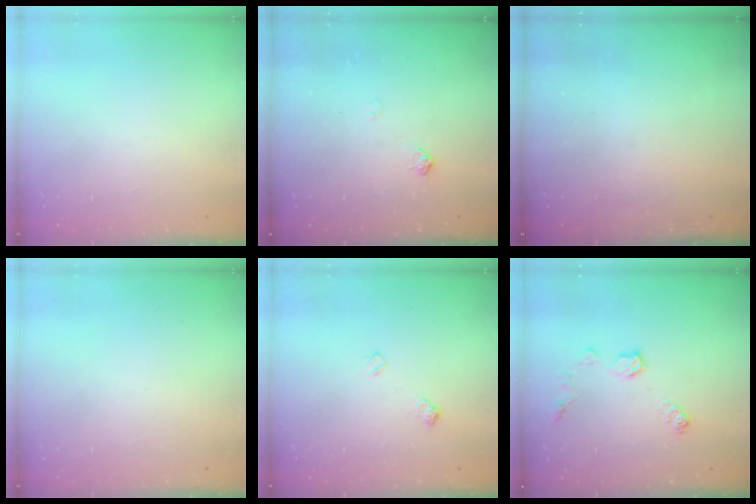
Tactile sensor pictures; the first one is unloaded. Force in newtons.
{"total": 5.0, "press": 5.0, "slide": 0.7}
{"total": 0.0}
{"total": 0.0}
{"total": 5.1, "press": 5.0, "slide": 0.9}
{"total": 9.0, "press": 9.0, "slide": 0.3}